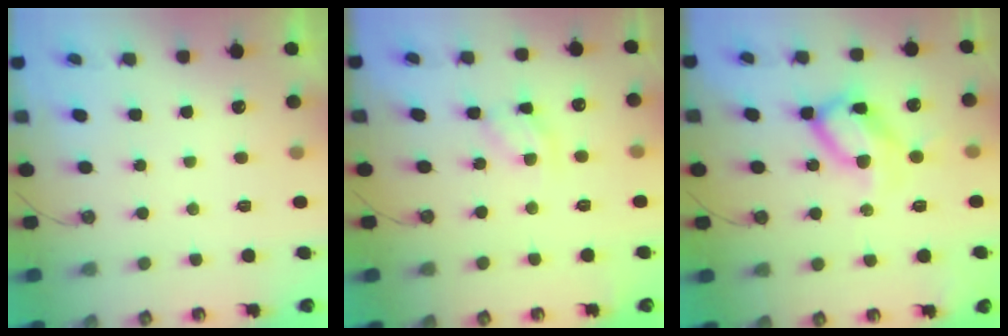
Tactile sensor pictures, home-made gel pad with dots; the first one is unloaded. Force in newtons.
{"total": 10.6, "press": 10.5, "slide": 1.1}
{"total": 16.3, "press": 16.3, "slide": 0.9}